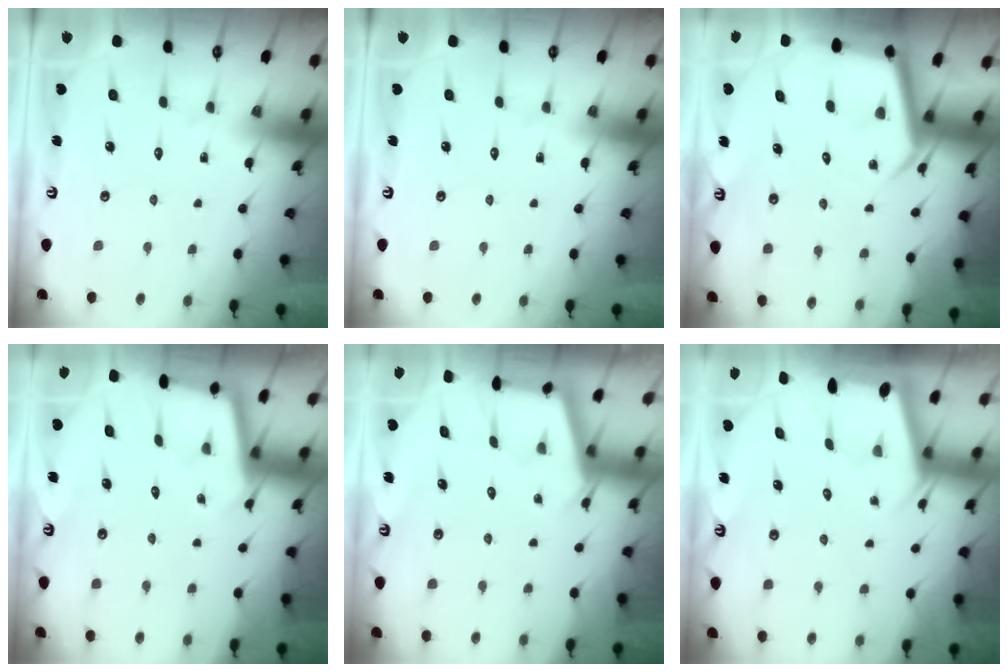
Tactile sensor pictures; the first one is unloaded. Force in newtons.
{"total": 0.0}
{"total": 5.5, "press": 5.5, "slide": 0.3}
{"total": 2.5, "press": 2.5, "slide": 0.2}
{"total": 2.4, "press": 2.4, "slide": 0.3}
{"total": 2.0, "press": 2.0, "slide": 0.3}